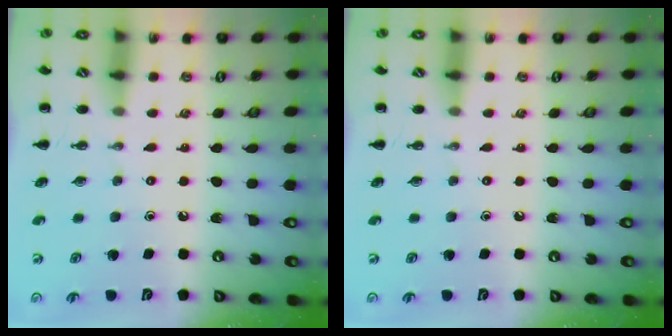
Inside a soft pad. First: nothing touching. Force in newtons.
{"total": 0.0}